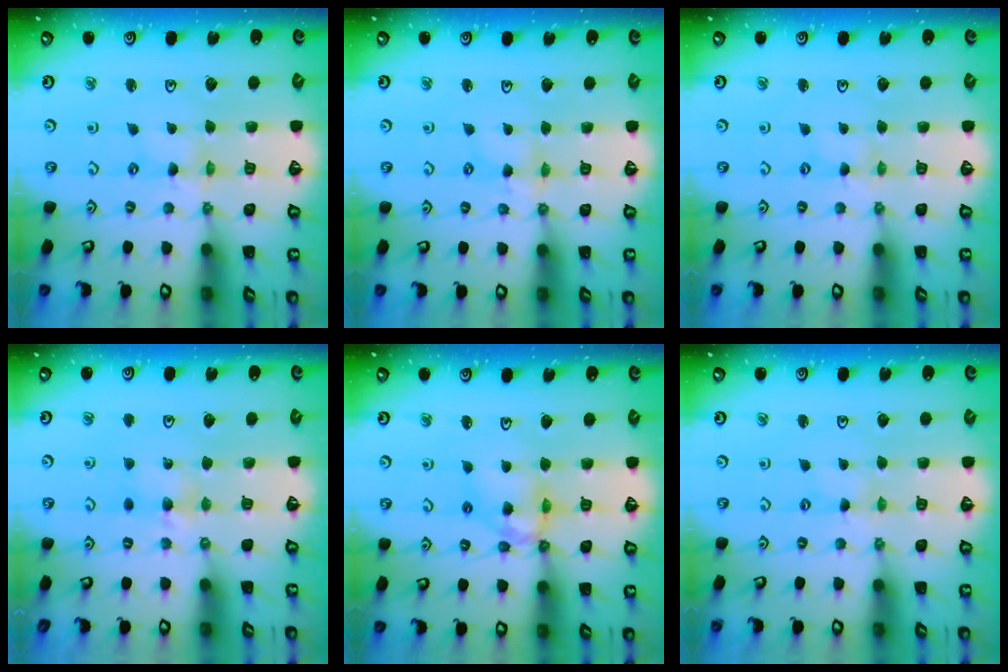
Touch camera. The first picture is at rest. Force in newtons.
{"total": 2.7, "press": 2.7, "slide": 0.3}
{"total": 0.6, "press": 0.6, "slide": 0.2}
{"total": 4.6, "press": 4.5, "slide": 0.8}
{"total": 11.9, "press": 11.8, "slide": 0.9}
{"total": 0.9, "press": 0.9, "slide": 0.1}